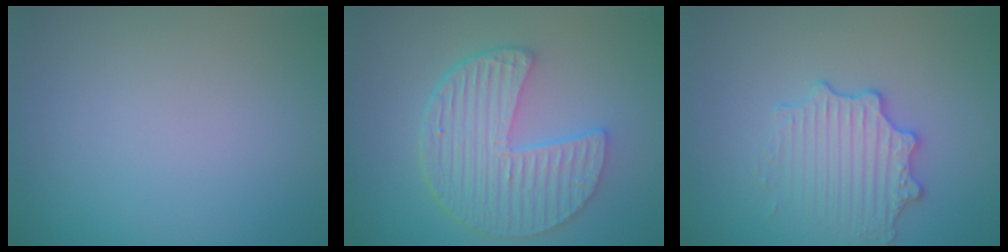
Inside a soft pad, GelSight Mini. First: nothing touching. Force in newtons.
{"total": 6.4, "press": 4.8, "slide": 4.2}
{"total": 2.9, "press": 2.8, "slide": 0.5}